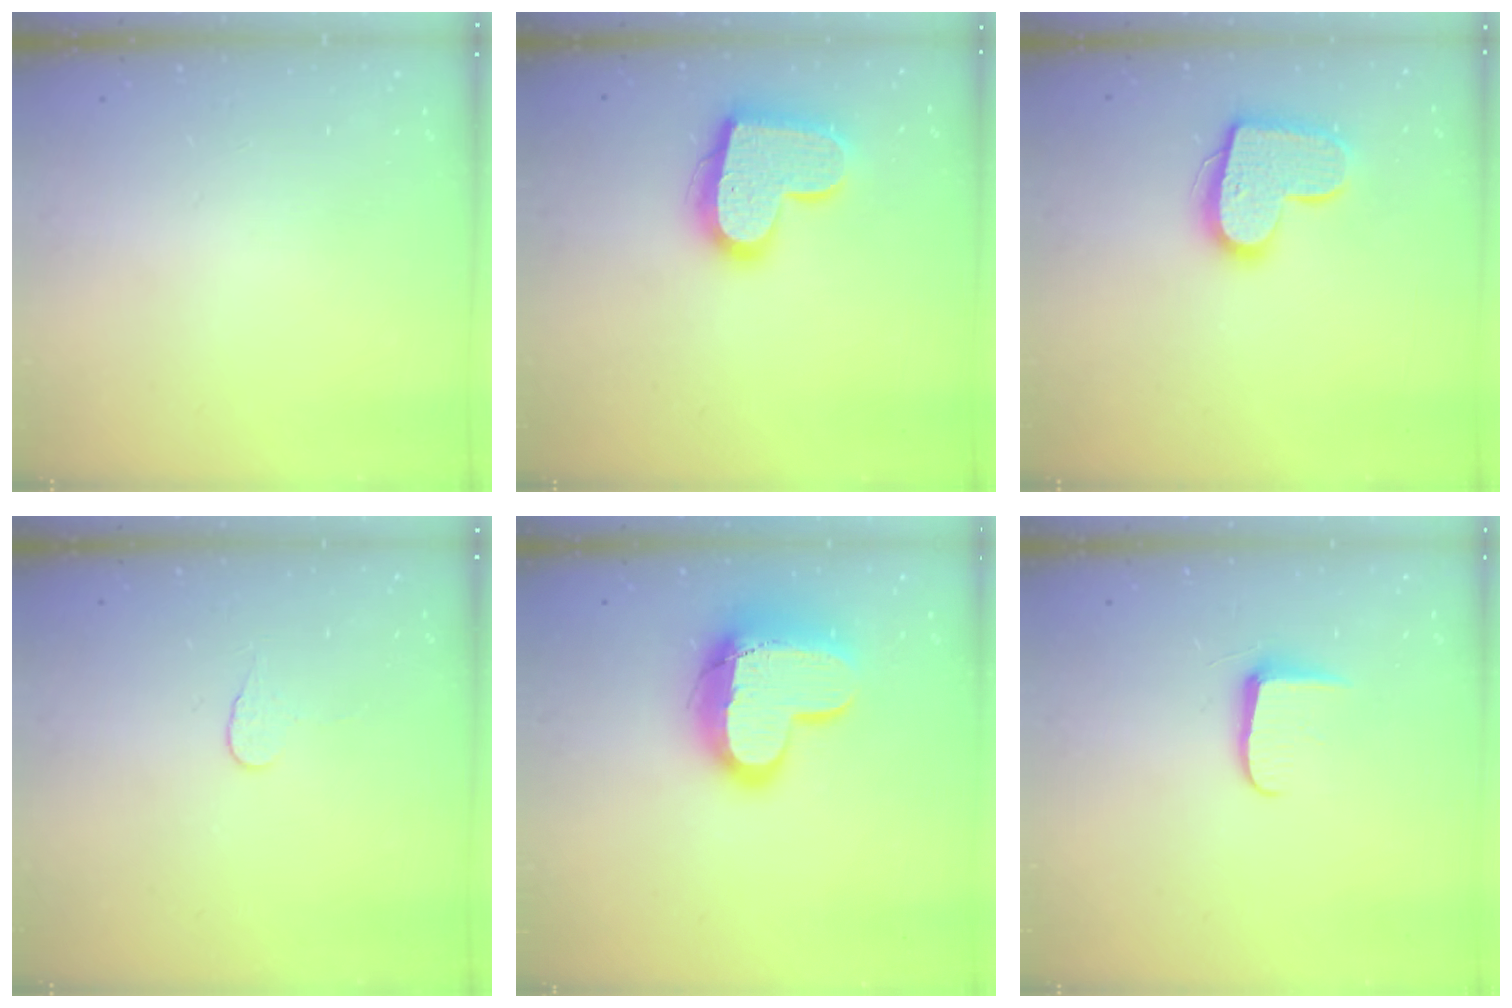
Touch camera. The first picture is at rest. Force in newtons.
{"total": 17.6, "press": 17.5, "slide": 1.3}
{"total": 14.9, "press": 14.9, "slide": 1.0}
{"total": 3.9, "press": 3.9, "slide": 0.4}
{"total": 17.4, "press": 17.3, "slide": 1.3}
{"total": 5.9, "press": 5.8, "slide": 0.8}